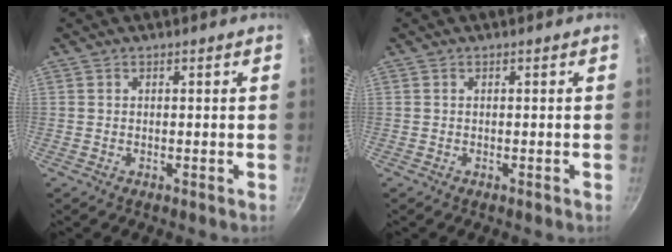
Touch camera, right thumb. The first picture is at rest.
{"total": 0.0}